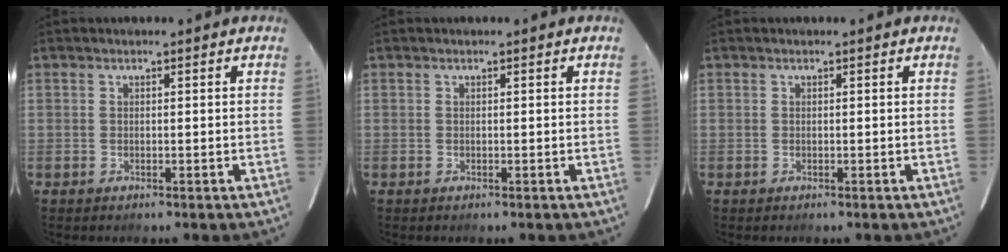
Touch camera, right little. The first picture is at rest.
{"total": 0.0}
{"total": 0.0}